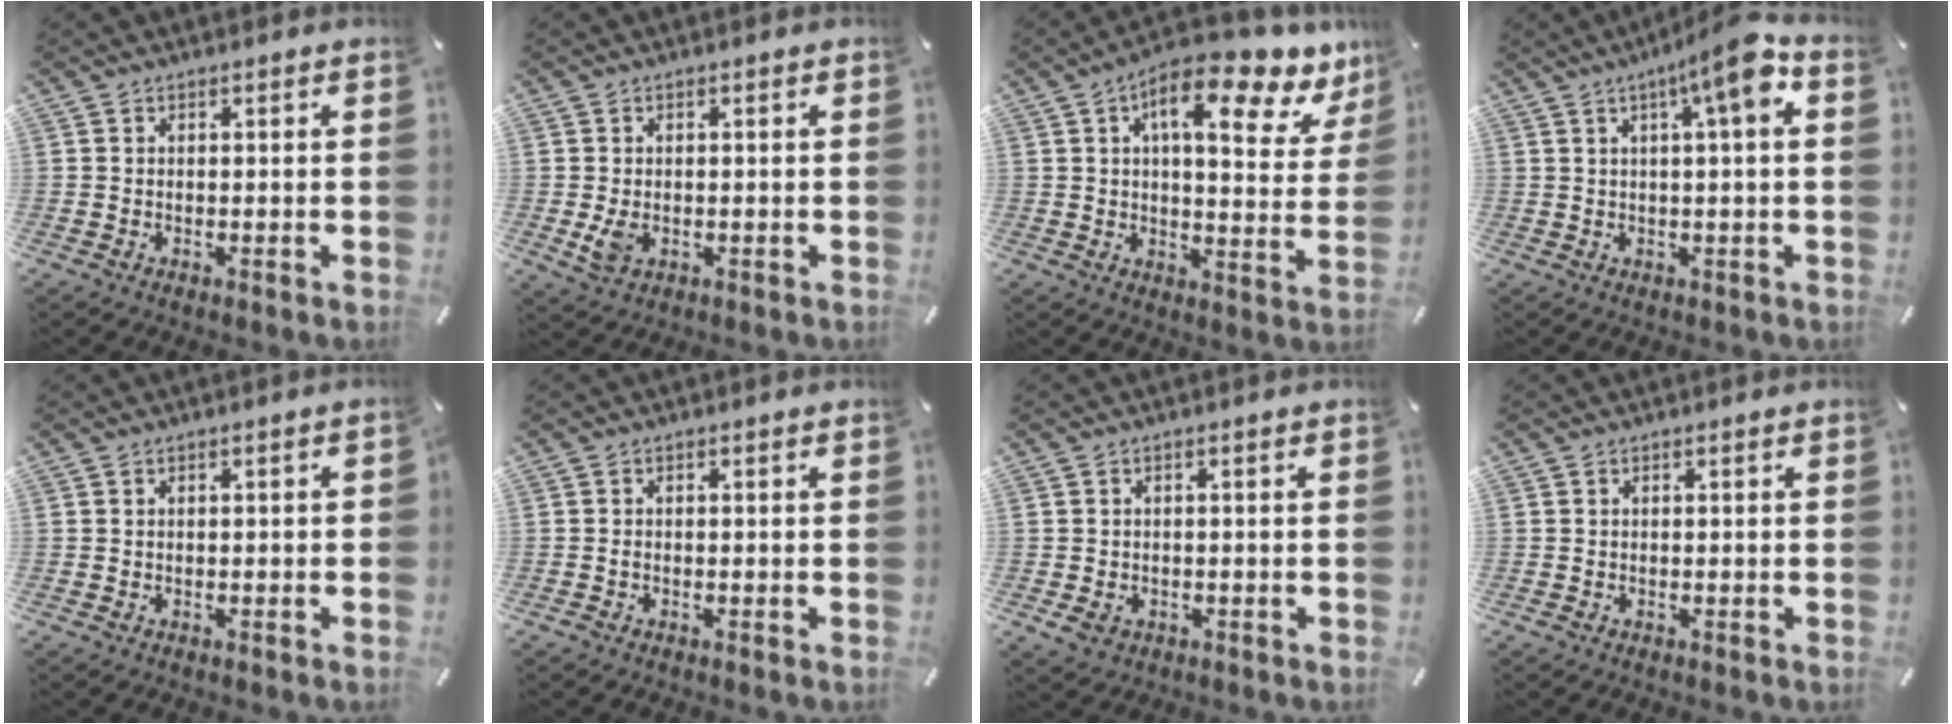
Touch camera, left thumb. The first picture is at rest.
{"total": 3.5, "force": [-0.6, 2.5, 2.3], "torque": [-0.052, -0.007, -0.014]}
{"total": 15.1, "force": [8.5, 5.4, 11.3], "torque": [-0.166, -0.050, 0.133]}
{"total": 9.6, "force": [3.8, 0.8, 8.8], "torque": [-0.139, -0.015, 0.054]}
{"total": 0.6, "force": [-0.3, 0.4, 0.4], "torque": [-0.007, 0.002, -0.006]}
{"total": 0.7, "force": [-0.5, 0.4, 0.3], "torque": [-0.007, -0.002, -0.010]}
{"total": 2.4, "force": [-1.0, 2.0, 0.9], "torque": [-0.022, 0.001, -0.020]}
{"total": 0.0}